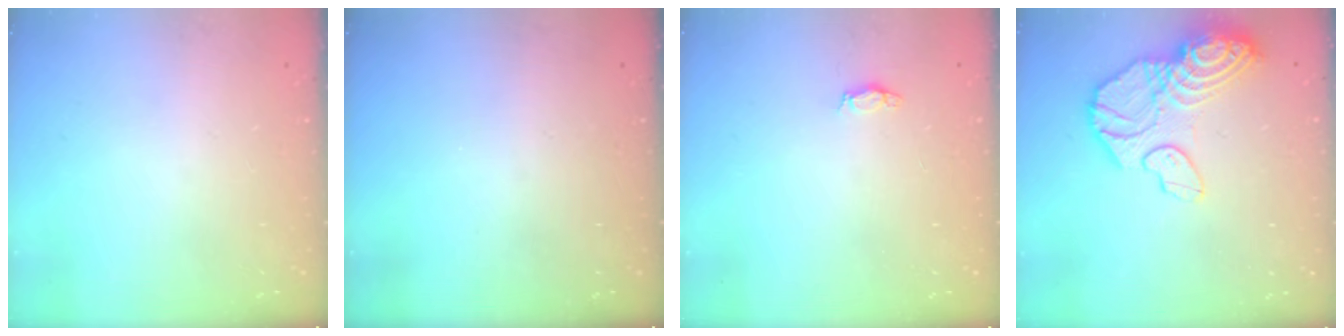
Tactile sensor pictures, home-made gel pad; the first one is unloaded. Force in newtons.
{"total": 0.0}
{"total": 2.9, "press": 2.9, "slide": 0.4}
{"total": 17.7, "press": 17.6, "slide": 1.8}